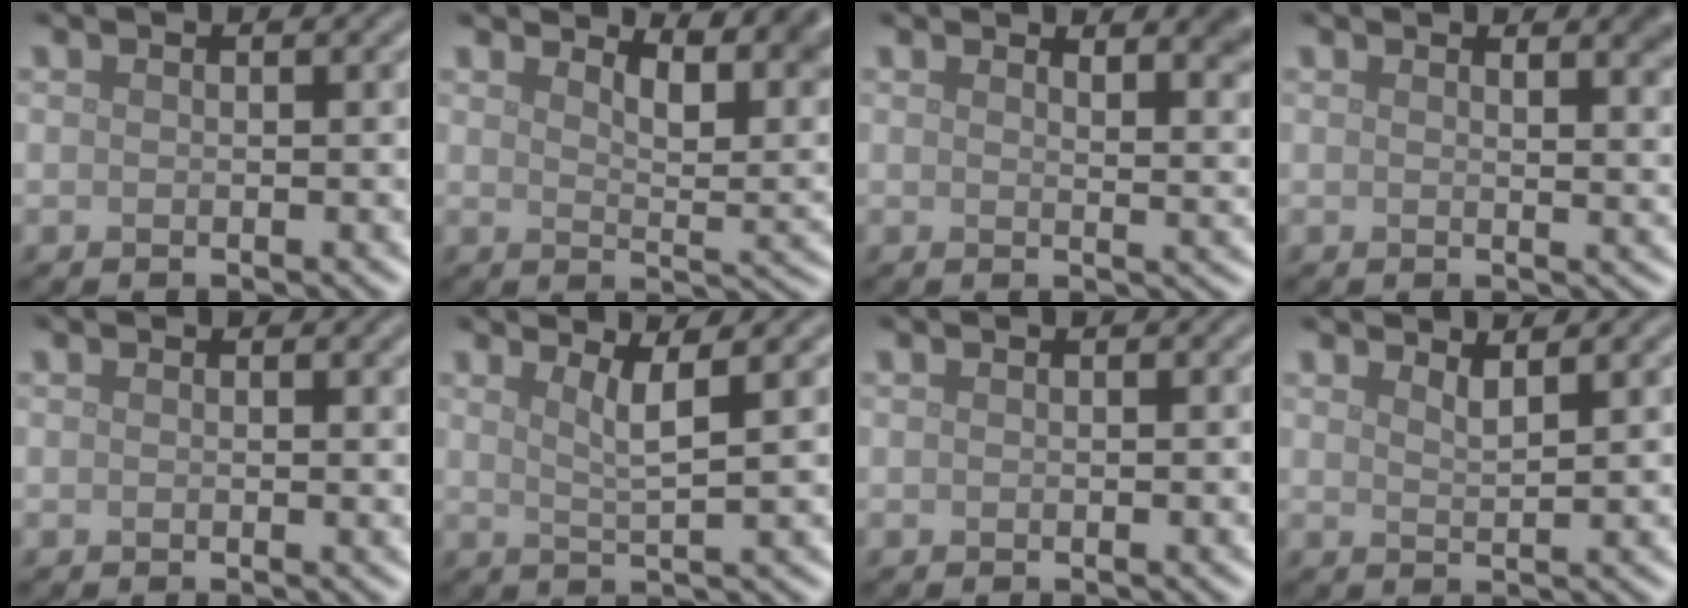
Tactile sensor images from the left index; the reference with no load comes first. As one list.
[{"total": 5.6, "force": [3.8, 1.9, 3.6], "torque": [-0.050, -0.003, 0.053]}, {"total": 4.1, "force": [2.9, 1.4, 2.6], "torque": [-0.019, 0.003, 0.040]}, {"total": 3.4, "force": [2.1, 1.3, 2.2], "torque": [-0.011, 0.003, 0.027]}, {"total": 0.6, "force": [0.4, 0.1, 0.4], "torque": [-0.002, -0.001, 0.005]}, {"total": 2.8, "force": [1.5, 0.5, 2.3], "torque": [-0.034, -0.001, 0.026]}, {"total": 0.0}, {"total": 1.8, "force": [1.5, 0.4, 0.8], "torque": [-0.008, 0.002, 0.023]}]